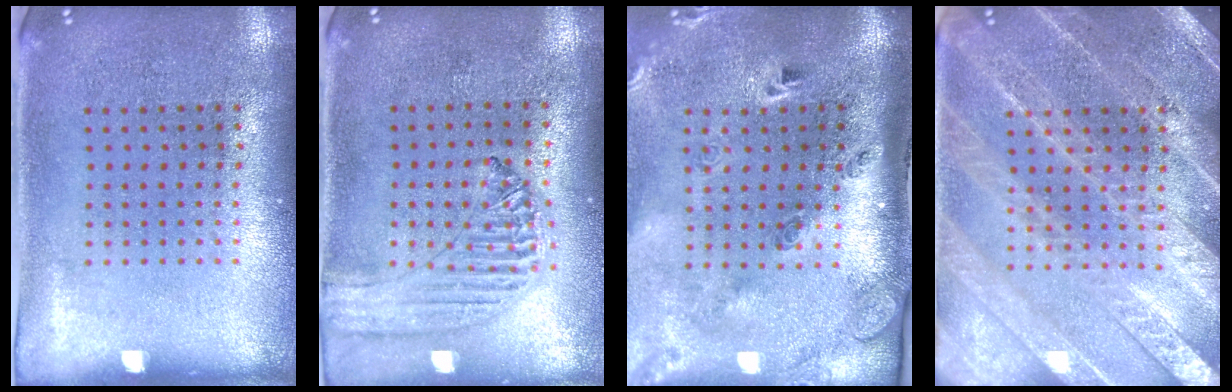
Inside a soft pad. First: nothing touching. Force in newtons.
{"total": 1.2, "press": 1.2, "slide": 0.1}
{"total": 3.0, "press": 1.9, "slide": 2.2}
{"total": 3.3, "press": 3.2, "slide": 0.5}